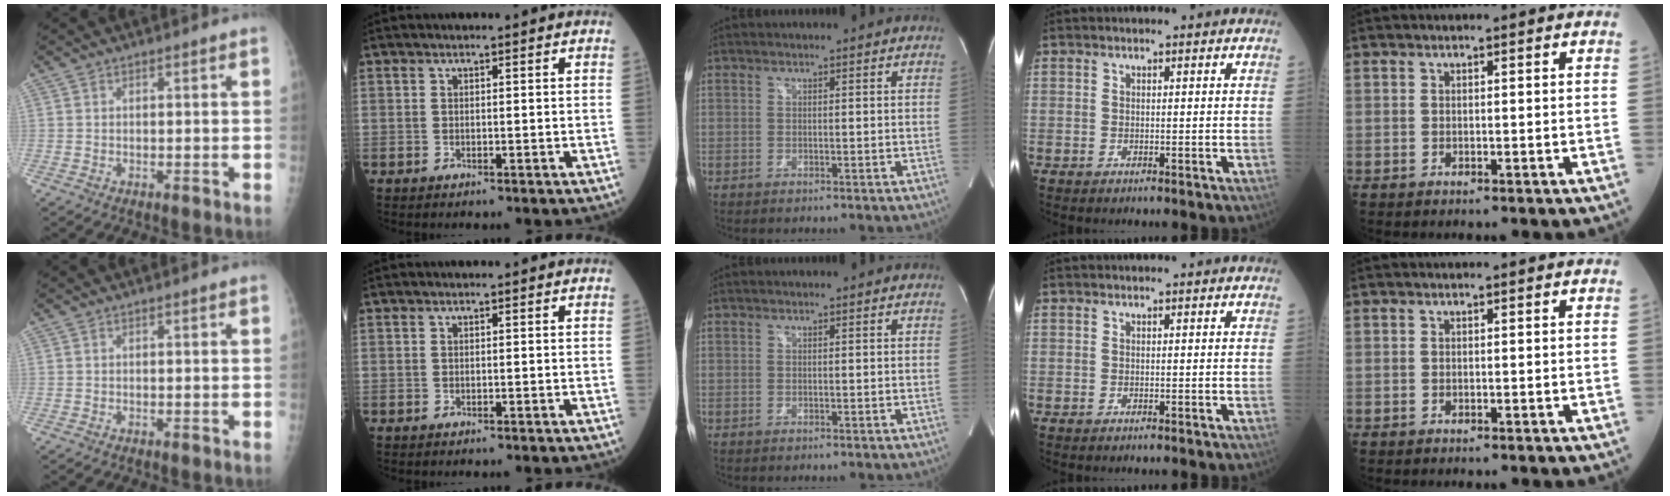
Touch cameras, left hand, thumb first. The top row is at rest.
{}